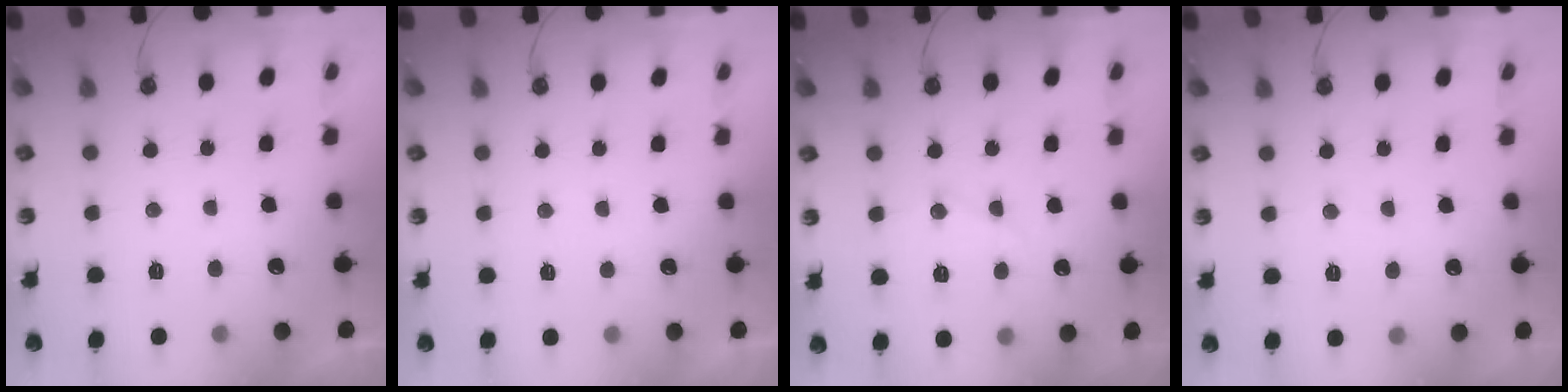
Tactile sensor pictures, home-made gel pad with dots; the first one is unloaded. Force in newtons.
{"total": 3.1, "press": 3.1, "slide": 0.4}
{"total": 9.5, "press": 9.5, "slide": 0.8}
{"total": 4.0, "press": 3.9, "slide": 0.6}